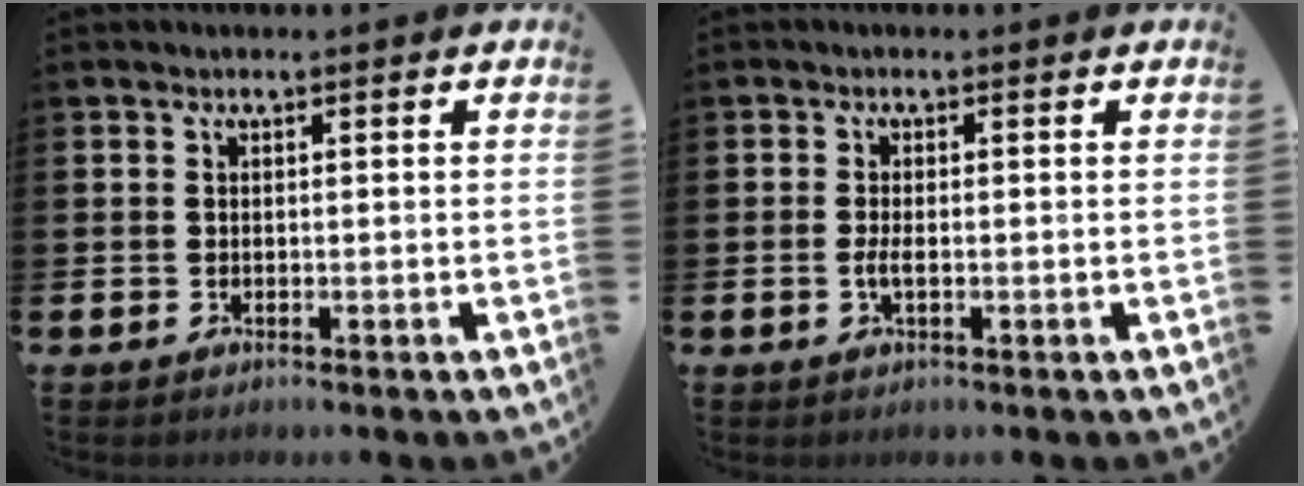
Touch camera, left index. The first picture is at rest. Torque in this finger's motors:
{"motor_torque": [0.49, 0.09, 0.07, 0.08]}